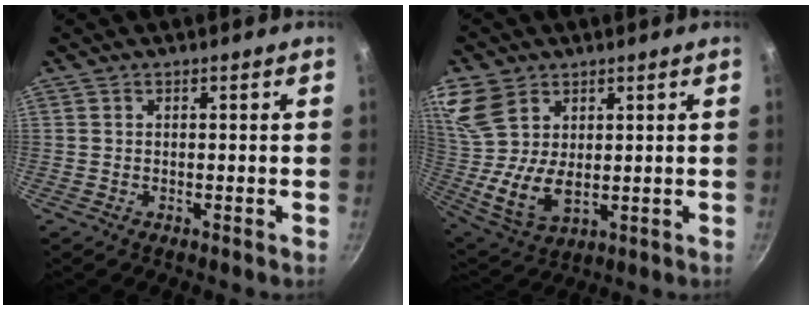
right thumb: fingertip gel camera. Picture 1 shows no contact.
{"total": 14.5, "force": [5.4, 9.7, 9.3], "torque": [-0.182, -0.026, 0.117]}